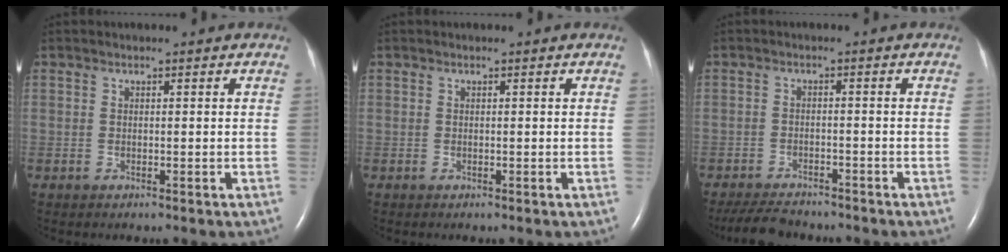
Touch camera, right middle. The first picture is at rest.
{"total": 0.0}
{"total": 6.8, "force": [-6.3, 1.6, 2.2], "torque": [-0.037, -0.016, -0.099]}